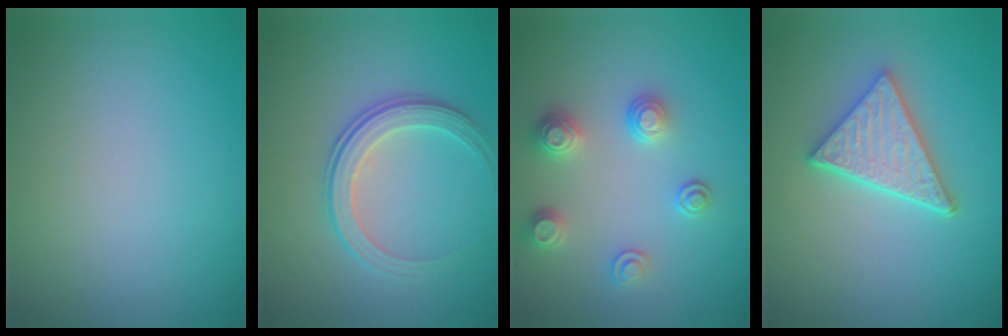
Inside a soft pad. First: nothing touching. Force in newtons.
{"total": 3.2, "press": 2.8, "slide": 1.6}
{"total": 2.7, "press": 2.6, "slide": 0.3}
{"total": 4.6, "press": 3.7, "slide": 2.8}